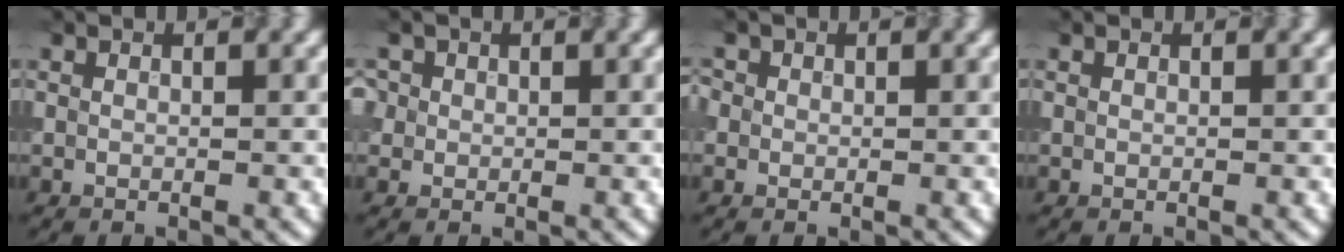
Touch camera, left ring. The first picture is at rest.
{"total": 0.9, "force": [0.3, 0.9, 0.0], "torque": [-0.001, 0.000, 0.012]}
{"total": 0.5, "force": [0.0, 0.5, -0.2], "torque": [0.004, 0.002, -0.001]}
{"total": 0.0}